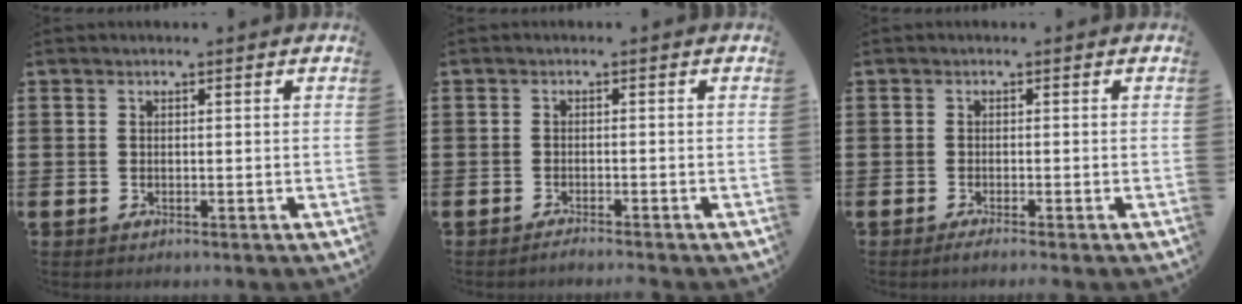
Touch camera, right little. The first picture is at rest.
{"total": 1.0, "force": [-0.9, -0.1, 0.4], "torque": [-0.007, -0.004, -0.017]}
{"total": 1.0, "force": [-0.6, 0.0, 0.7], "torque": [-0.010, -0.002, -0.011]}